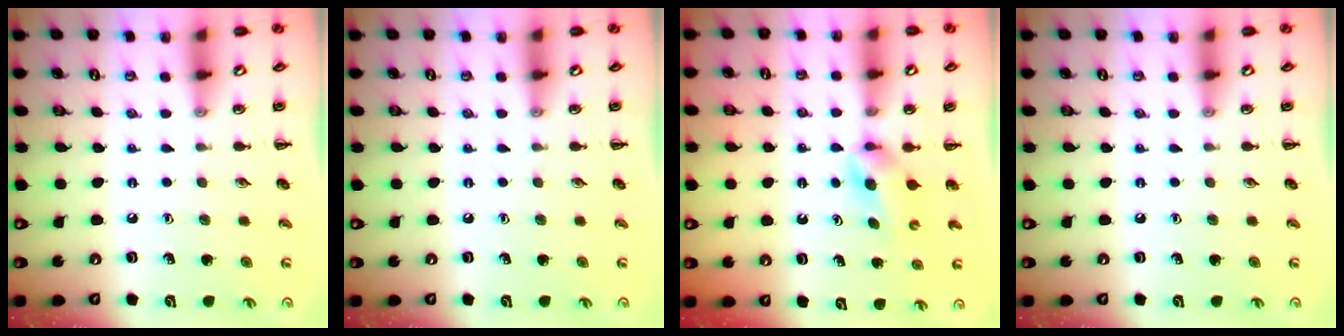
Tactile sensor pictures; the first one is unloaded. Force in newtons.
{"total": 0.0}
{"total": 3.7, "press": 3.5, "slide": 1.1}
{"total": 0.0}